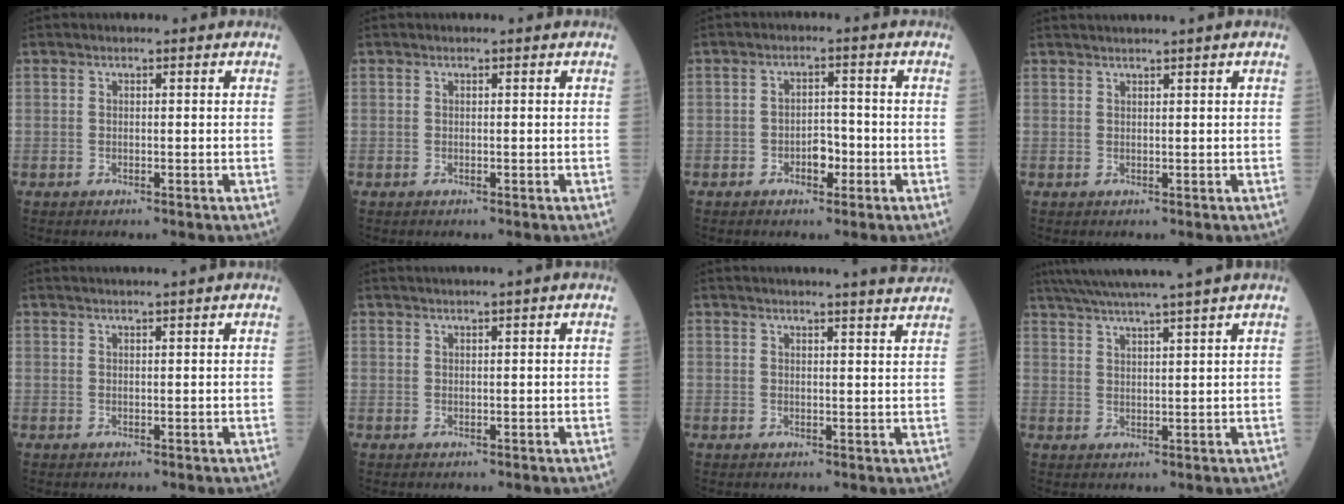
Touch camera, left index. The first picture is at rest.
{"total": 0.0}
{"total": 3.3, "force": [-1.5, 1.9, 2.3], "torque": [-0.034, 0.008, -0.026]}
{"total": 2.6, "force": [2.1, -0.9, 1.3], "torque": [-0.013, 0.013, 0.041]}
{"total": 3.0, "force": [2.5, -1.0, 1.3], "torque": [-0.010, 0.016, 0.044]}
{"total": 2.3, "force": [1.7, -0.8, 1.2], "torque": [-0.017, 0.010, 0.036]}
{"total": 6.5, "force": [6.1, -1.1, 2.0], "torque": [-0.028, 0.001, 0.063]}
{"total": 12.0, "force": [10.2, -1.9, 6.0], "torque": [-0.099, 0.009, 0.150]}